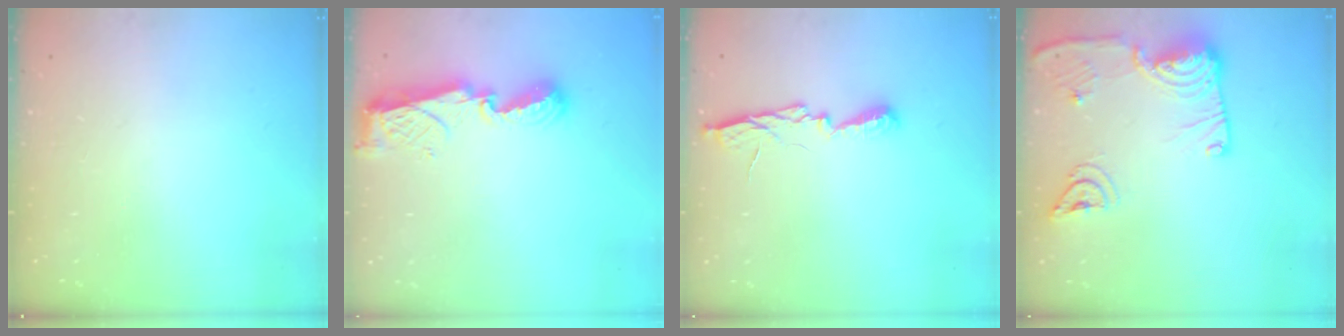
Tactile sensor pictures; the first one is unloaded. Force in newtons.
{"total": 8.1, "press": 8.1, "slide": 0.9}
{"total": 7.0, "press": 7.0, "slide": 0.7}
{"total": 16.4, "press": 16.3, "slide": 2.0}